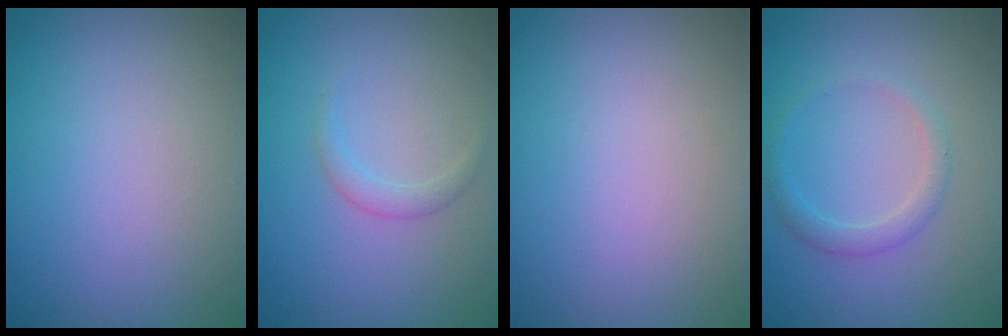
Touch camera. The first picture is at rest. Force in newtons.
{"total": 1.1, "press": 1.1, "slide": 0.1}
{"total": 0.0}
{"total": 1.7, "press": 1.7, "slide": 0.0}